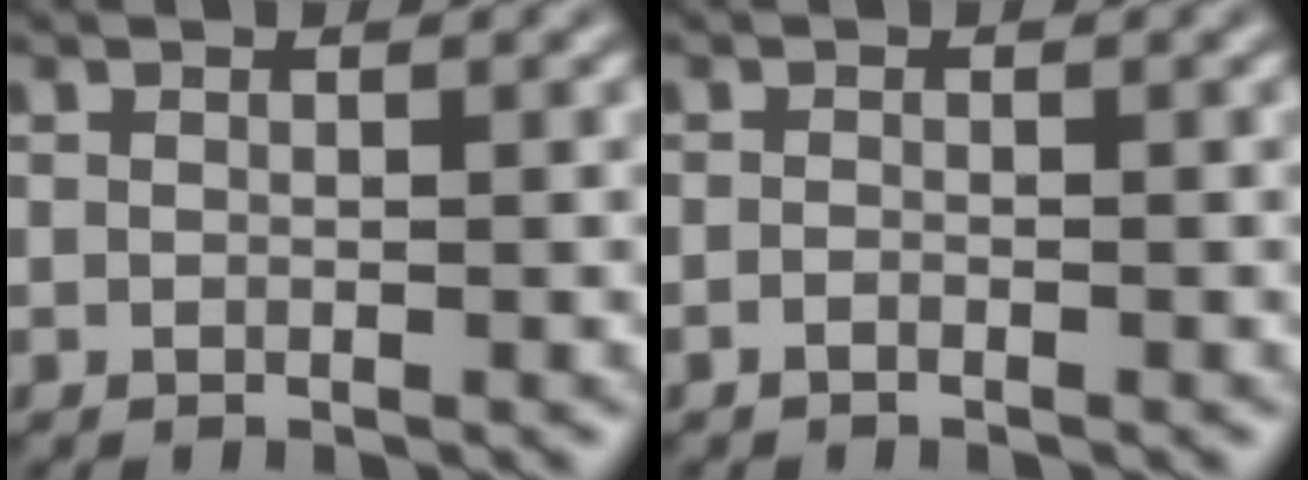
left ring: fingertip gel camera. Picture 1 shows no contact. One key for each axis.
{"total": 0.5, "fx": -0.4, "fy": 0.1, "fz": 0.3, "tx": -0.005, "ty": -0.002, "tz": -0.009}